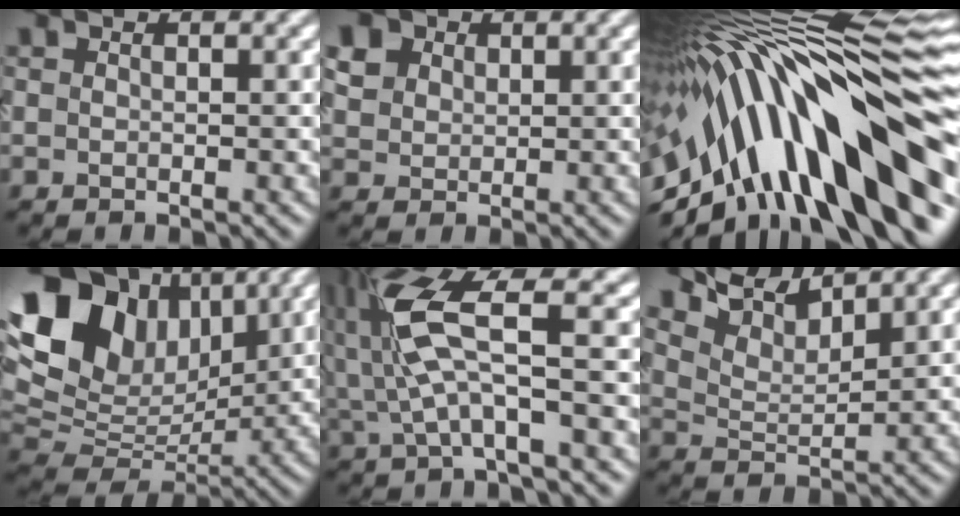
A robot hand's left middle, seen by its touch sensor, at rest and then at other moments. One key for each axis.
{"total": 4.9, "fx": 2.4, "fy": 3.8, "fz": 1.9, "tx": -0.061, "ty": 0.026, "tz": 0.043}
{"total": 16.8, "fx": -3.2, "fy": 6.2, "fz": 15.3, "tx": -0.229, "ty": 0.036, "tz": -0.054}
{"total": 14.3, "fx": 5.8, "fy": 9.7, "fz": 8.7, "tx": -0.184, "ty": 0.034, "tz": 0.107}
{"total": 7.7, "fx": 1.1, "fy": 2.5, "fz": 7.2, "tx": -0.160, "ty": 0.015, "tz": 0.019}
{"total": 4.9, "fx": 4.7, "fy": 0.7, "fz": 1.2, "tx": -0.033, "ty": 0.017, "tz": 0.093}